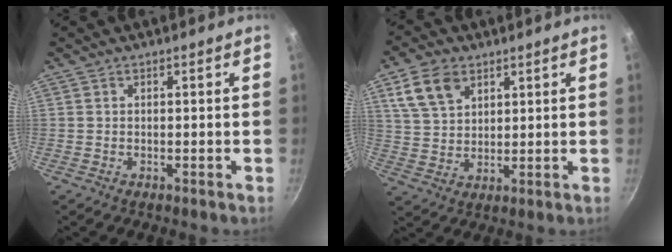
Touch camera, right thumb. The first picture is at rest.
{"total": 9.2, "force": [4.6, 6.1, 5.2], "torque": [-0.084, -0.006, 0.092]}